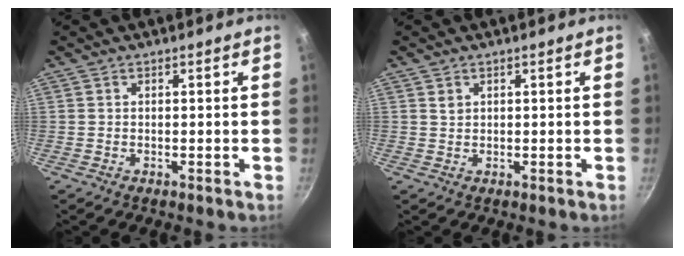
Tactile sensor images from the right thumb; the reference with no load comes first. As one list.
[{"total": 1.2, "force": [0.6, 0.9, 0.4], "torque": [-0.005, -0.001, 0.011]}]